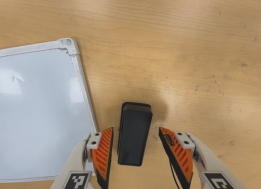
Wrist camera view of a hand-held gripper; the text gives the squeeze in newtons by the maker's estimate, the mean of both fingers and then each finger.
{"total": 0.0}